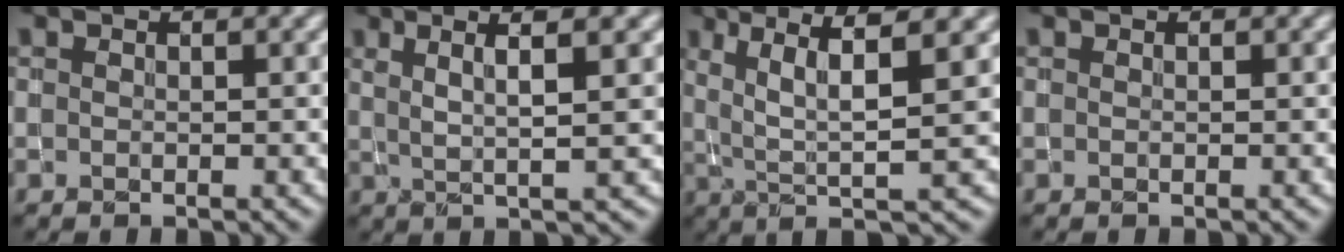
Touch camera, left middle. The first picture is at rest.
{"total": 4.6, "force": [2.0, 0.5, 4.1], "torque": [-0.071, 0.005, 0.037]}
{"total": 6.5, "force": [1.8, 1.1, 6.2], "torque": [-0.103, 0.003, 0.037]}
{"total": 0.0}